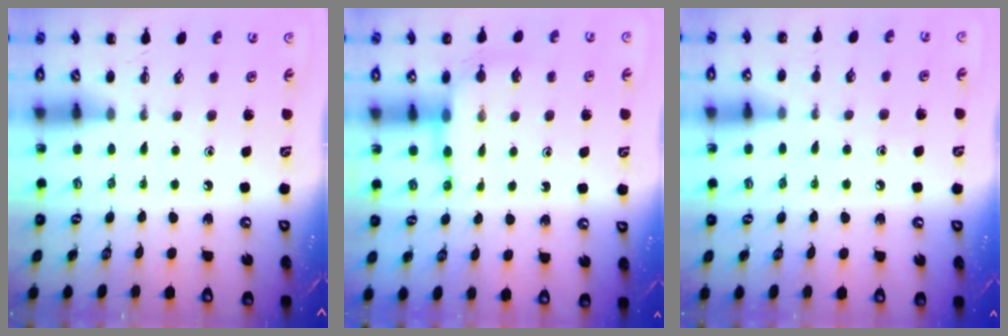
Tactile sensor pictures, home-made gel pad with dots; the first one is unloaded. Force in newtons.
{"total": 8.3, "press": 8.3, "slide": 1.0}
{"total": 6.3, "press": 6.1, "slide": 1.6}